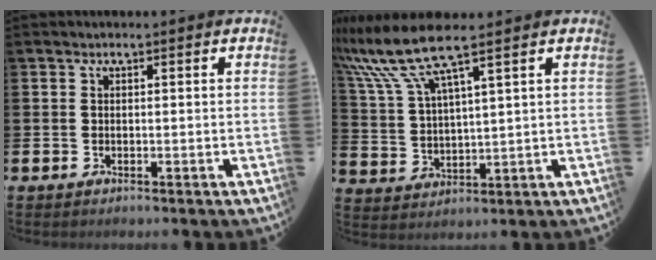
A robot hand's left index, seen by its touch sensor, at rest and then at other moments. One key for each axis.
{"total": 9.3, "fx": 7.3, "fy": 1.2, "fz": 5.5, "tx": -0.136, "ty": -0.022, "tz": 0.131}